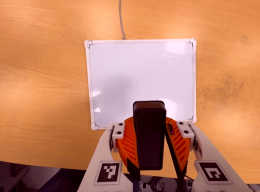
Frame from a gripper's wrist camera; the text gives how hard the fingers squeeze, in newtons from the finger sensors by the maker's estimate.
{"total": 9.0, "left": 8.7, "right": 9.3}